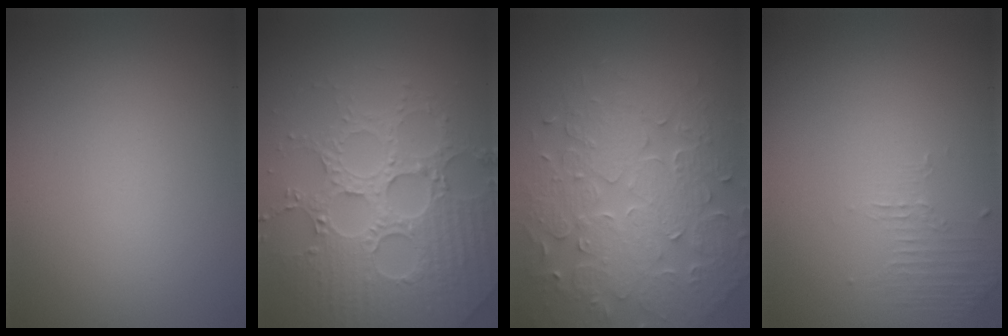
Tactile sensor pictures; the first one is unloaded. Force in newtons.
{"total": 5.5, "press": 5.4, "slide": 1.3}
{"total": 8.3, "press": 6.0, "slide": 5.8}
{"total": 1.1, "press": 0.2, "slide": 1.0}